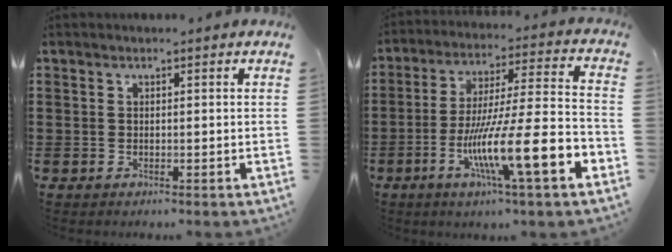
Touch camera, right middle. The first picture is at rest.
{"total": 14.4, "force": [-6.3, 1.7, 12.8], "torque": [-0.224, -0.010, -0.114]}